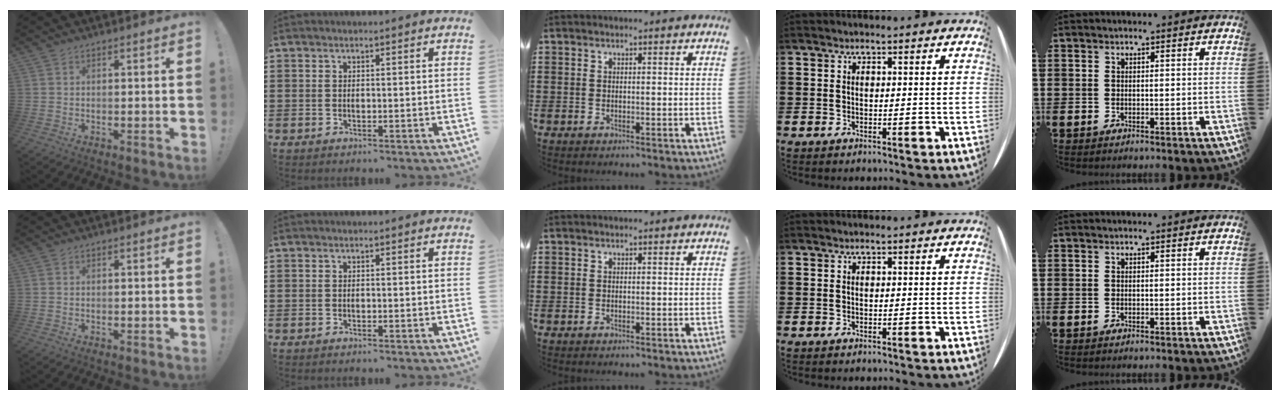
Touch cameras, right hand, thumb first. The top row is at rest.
{}